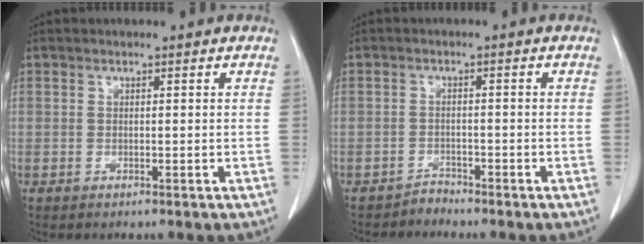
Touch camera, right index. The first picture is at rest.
{"total": 1.7, "force": [-1.6, 0.3, -0.5], "torque": [0.016, -0.001, -0.028]}